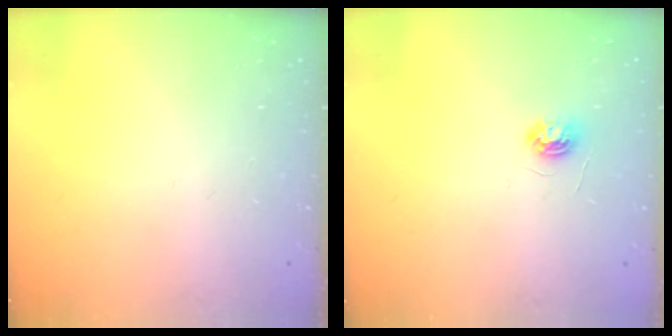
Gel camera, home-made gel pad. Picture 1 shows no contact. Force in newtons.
{"total": 4.4, "press": 4.4, "slide": 0.5}